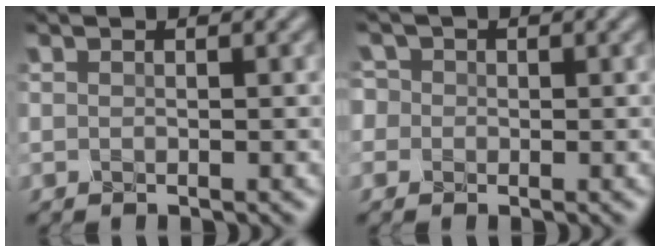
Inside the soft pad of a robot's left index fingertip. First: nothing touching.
{"total": 1.2, "force": [-0.5, 0.7, -0.9], "torque": [-0.003, 0.008, -0.003]}